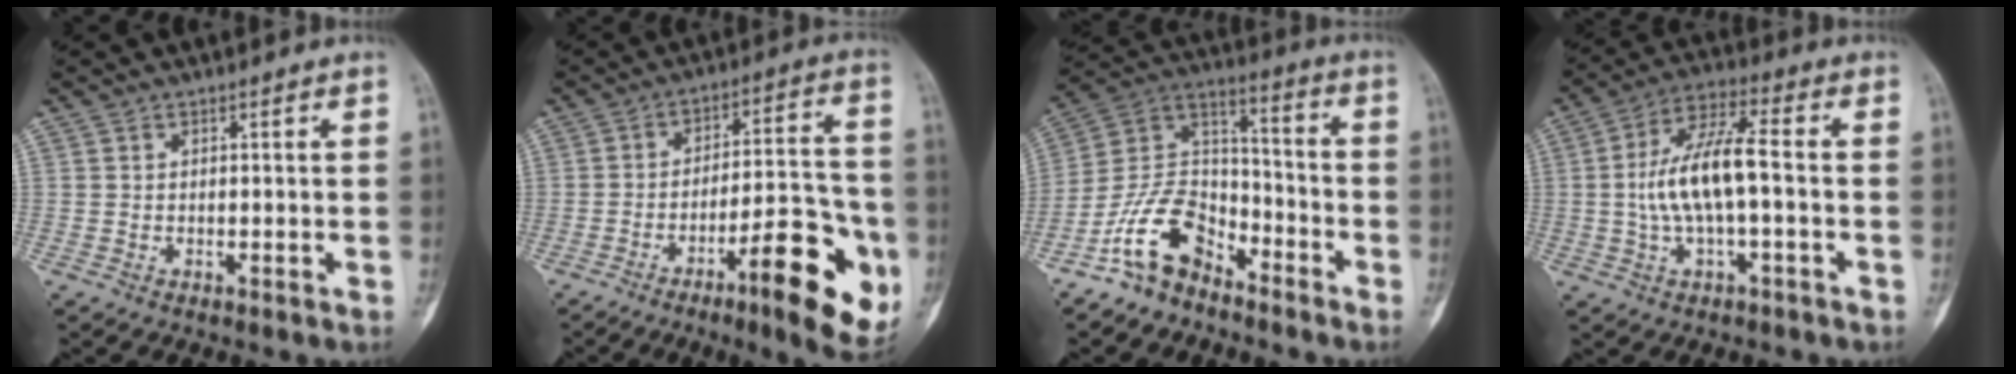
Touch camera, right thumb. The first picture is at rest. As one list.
[{"total": 18.2, "force": [-7.4, 4.9, 15.9], "torque": [-0.197, 0.035, -0.103]}, {"total": 13.0, "force": [-8.8, 7.4, 6.0], "torque": [-0.101, 0.087, -0.180]}, {"total": 12.0, "force": [-0.7, 4.0, 11.3], "torque": [-0.229, 0.035, -0.017]}]